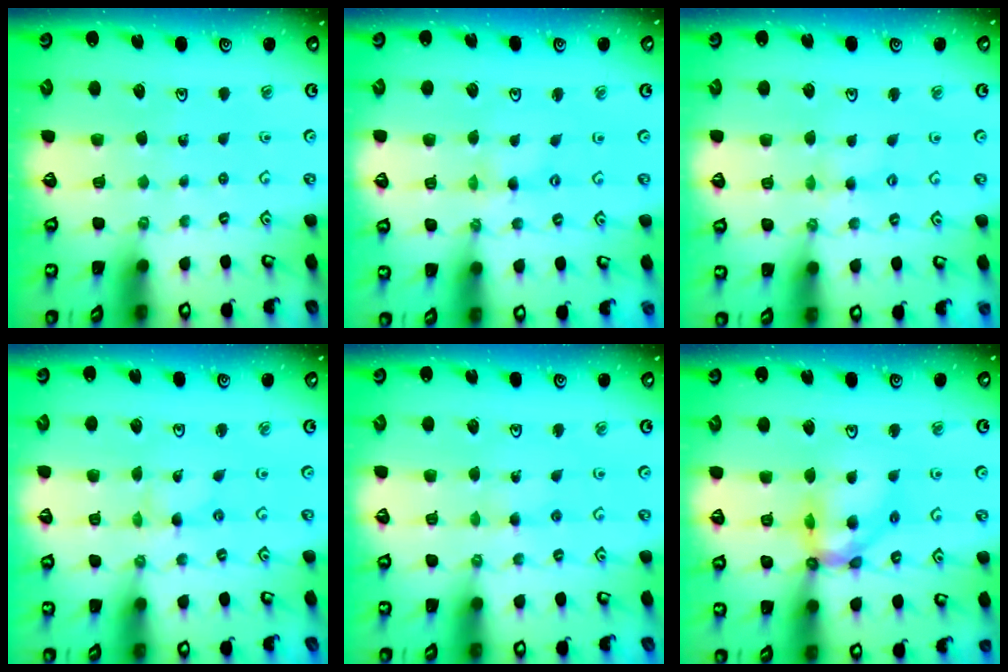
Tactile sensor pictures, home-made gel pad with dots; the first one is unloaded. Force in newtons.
{"total": 0.0}
{"total": 2.1, "press": 2.1, "slide": 0.3}
{"total": 0.0}
{"total": 2.3, "press": 2.3, "slide": 0.3}
{"total": 10.8, "press": 10.6, "slide": 1.5}